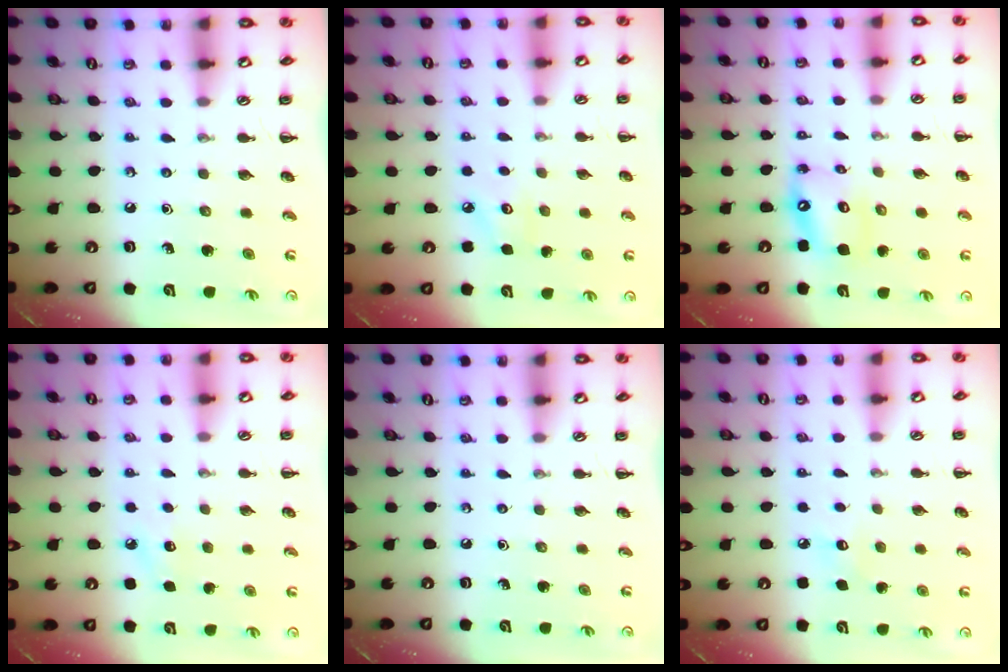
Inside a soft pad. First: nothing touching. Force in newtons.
{"total": 3.6, "press": 3.5, "slide": 0.7}
{"total": 11.3, "press": 11.0, "slide": 2.9}
{"total": 6.4, "press": 6.2, "slide": 1.6}
{"total": 0.0}
{"total": 5.7, "press": 5.6, "slide": 1.2}